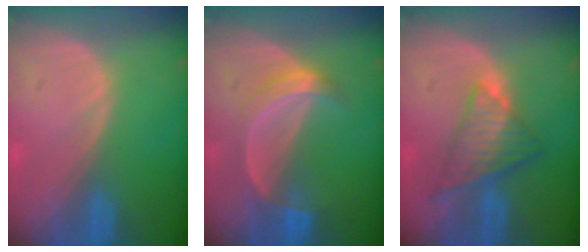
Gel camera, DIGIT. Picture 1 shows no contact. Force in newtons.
{"total": 5.0, "press": 5.0, "slide": 0.6}
{"total": 7.4, "press": 6.4, "slide": 3.6}